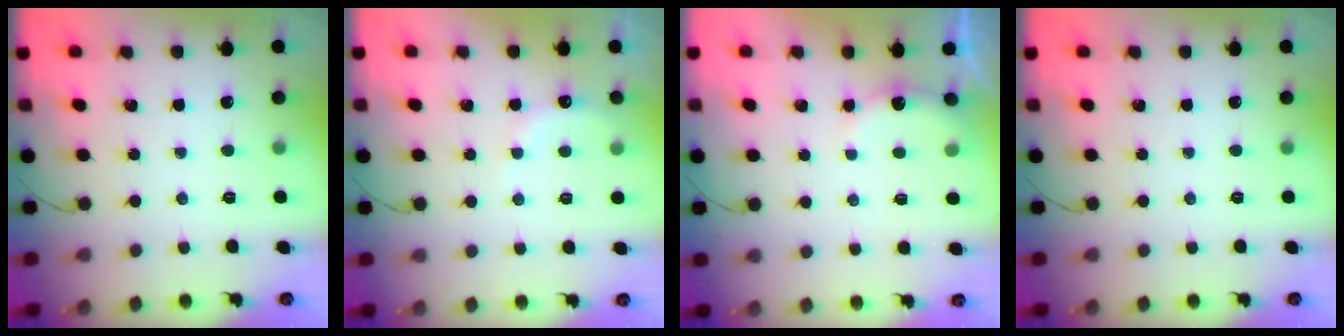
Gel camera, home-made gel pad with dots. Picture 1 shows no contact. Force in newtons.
{"total": 7.4, "press": 7.2, "slide": 1.4}
{"total": 5.9, "press": 5.8, "slide": 1.1}
{"total": 0.0}